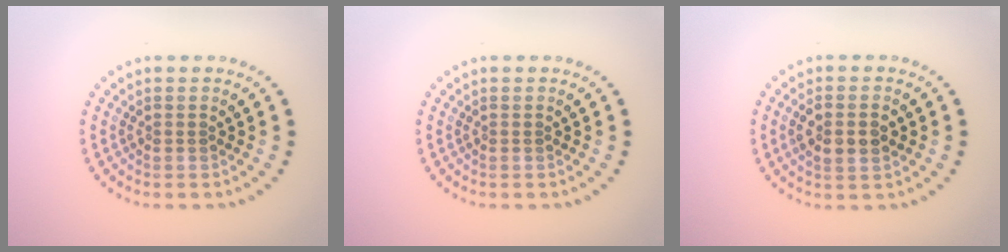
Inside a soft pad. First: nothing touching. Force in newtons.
{"total": 0.0}
{"total": 2.6, "press": 2.6, "slide": 0.4}